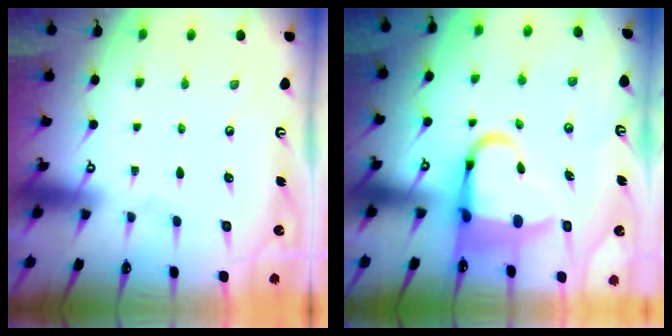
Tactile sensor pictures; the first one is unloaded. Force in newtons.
{"total": 8.7, "press": 8.5, "slide": 1.8}